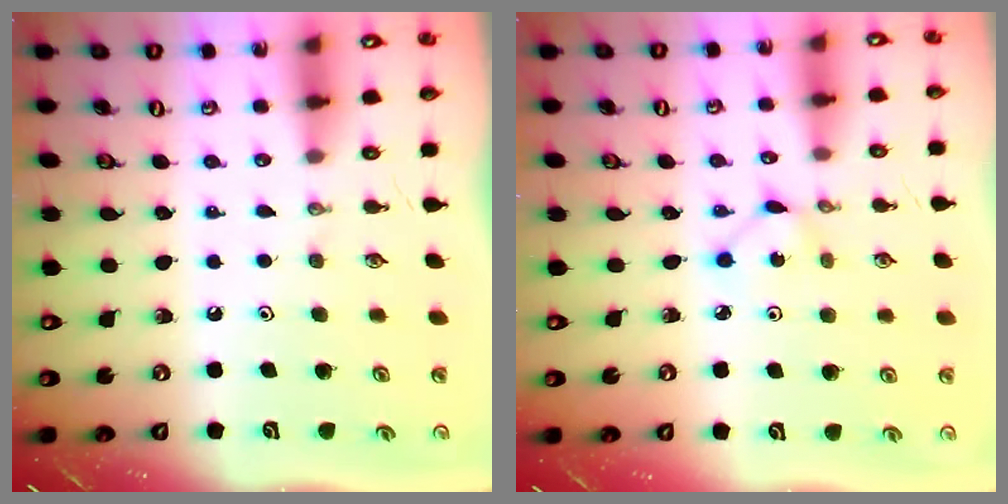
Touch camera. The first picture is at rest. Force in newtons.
{"total": 1.7, "press": 1.7, "slide": 0.1}